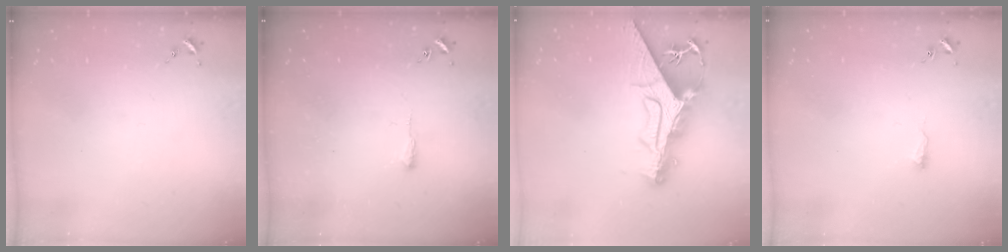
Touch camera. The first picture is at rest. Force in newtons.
{"total": 2.4, "press": 2.4, "slide": 0.4}
{"total": 13.2, "press": 13.2, "slide": 1.3}
{"total": 4.9, "press": 4.9, "slide": 0.7}